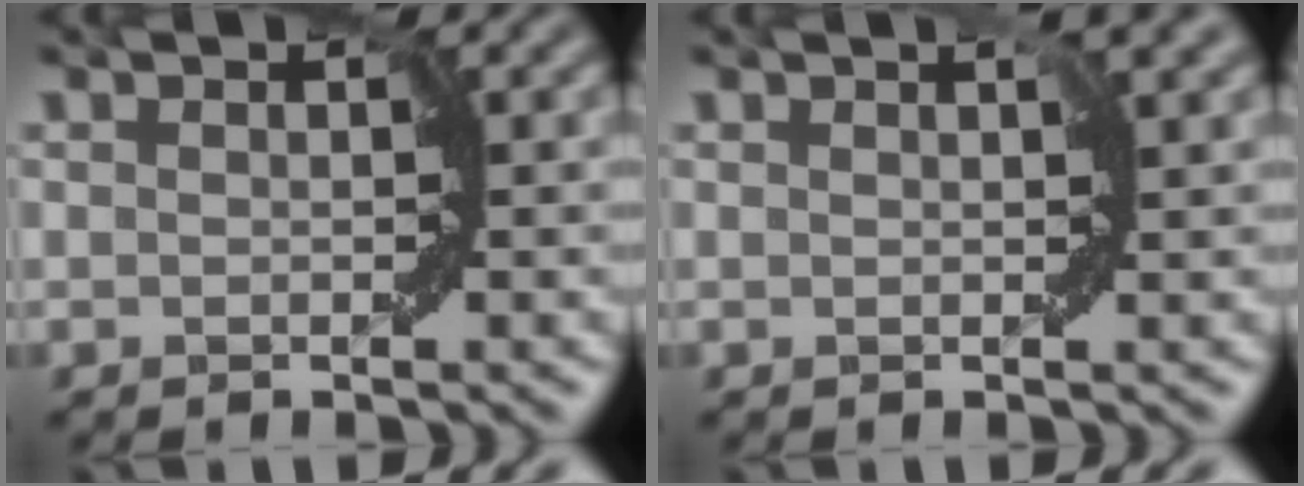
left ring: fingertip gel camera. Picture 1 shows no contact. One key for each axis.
{"total": 1.7, "fx": 0.8, "fy": 0.5, "fz": 1.4, "tx": -0.020, "ty": 0.005, "tz": 0.015}